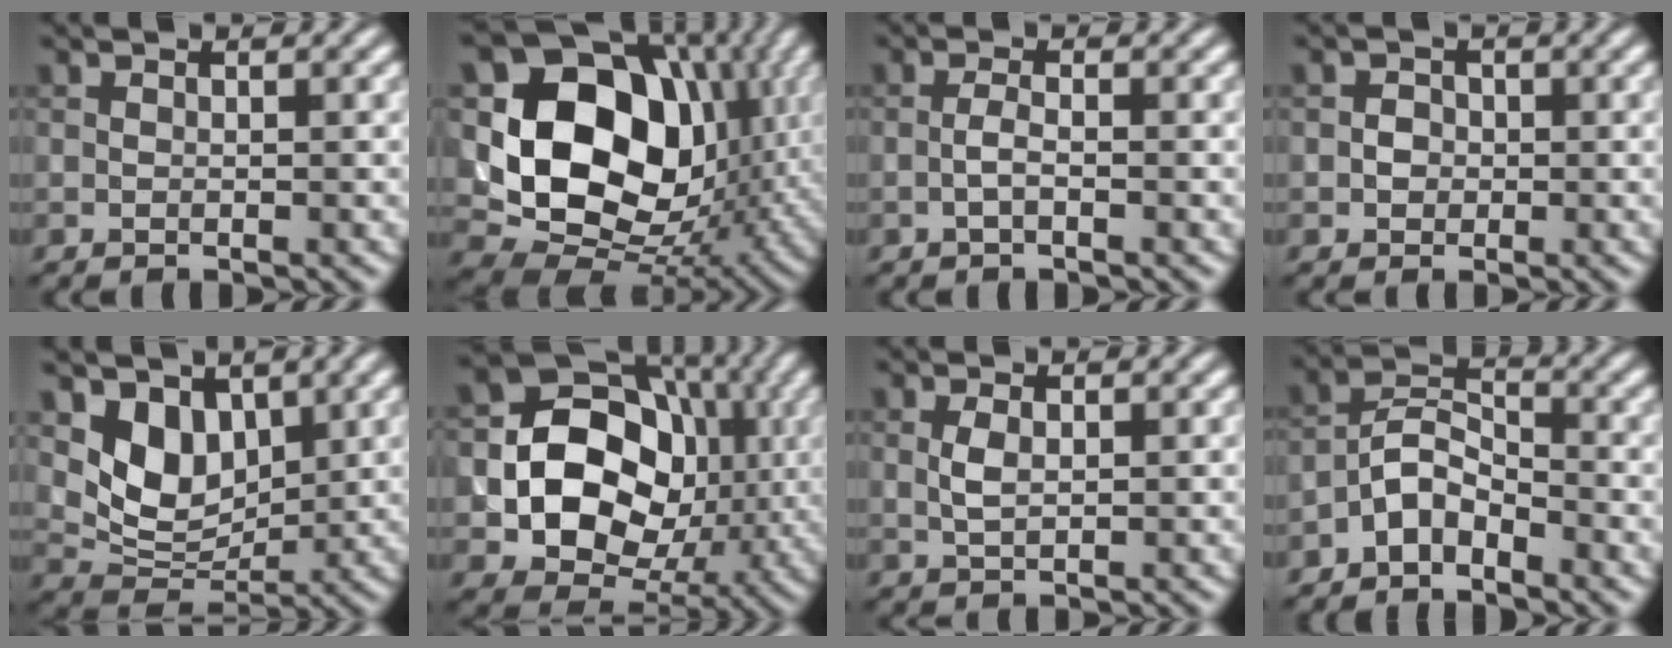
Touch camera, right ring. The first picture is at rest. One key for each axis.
{"total": 16.1, "fx": 2.5, "fy": 12.5, "fz": 9.9, "tx": -0.176, "ty": -0.010, "tz": 0.051}
{"total": 1.3, "fx": -0.4, "fy": 0.3, "fz": 1.2, "tx": -0.027, "ty": 0.001, "tz": -0.011}
{"total": 1.2, "fx": -0.2, "fy": 1.1, "fz": 0.4, "tx": 0.002, "ty": 0.000, "tz": -0.007}
{"total": 4.8, "fx": 2.2, "fy": 3.3, "fz": 2.7, "tx": -0.055, "ty": -0.017, "tz": 0.039}
{"total": 13.9, "fx": -0.2, "fy": 11.7, "fz": 7.5, "tx": -0.116, "ty": -0.005, "tz": -0.016}
{"total": 1.5, "fx": 0.3, "fy": 0.7, "fz": 1.2, "tx": -0.032, "ty": 0.000, "tz": 0.009}
{"total": 3.4, "fx": -2.4, "fy": 1.6, "fz": 1.9, "tx": -0.034, "ty": 0.015, "tz": -0.055}